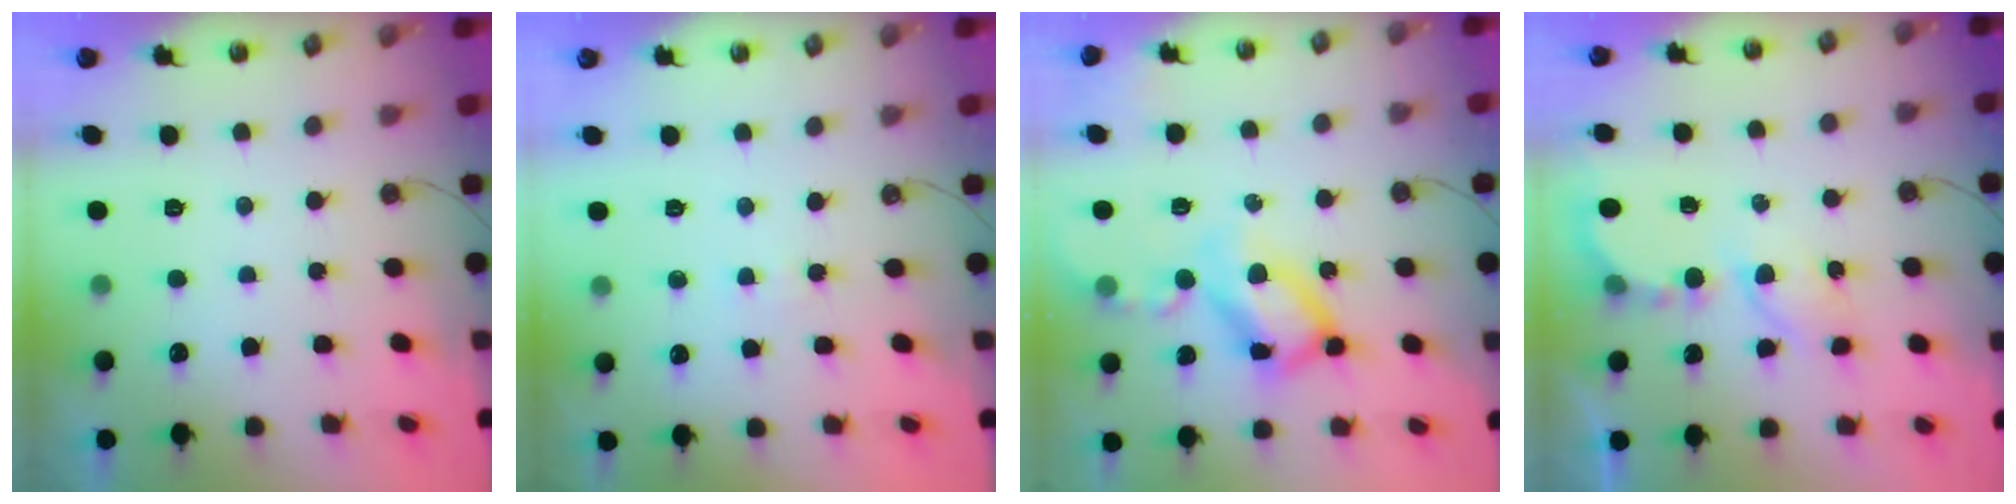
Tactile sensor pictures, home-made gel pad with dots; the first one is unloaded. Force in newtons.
{"total": 2.8, "press": 2.8, "slide": 0.3}
{"total": 16.2, "press": 16.0, "slide": 2.6}
{"total": 6.4, "press": 6.3, "slide": 0.5}